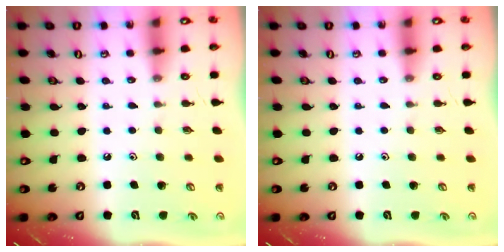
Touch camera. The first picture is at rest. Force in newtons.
{"total": 0.0}